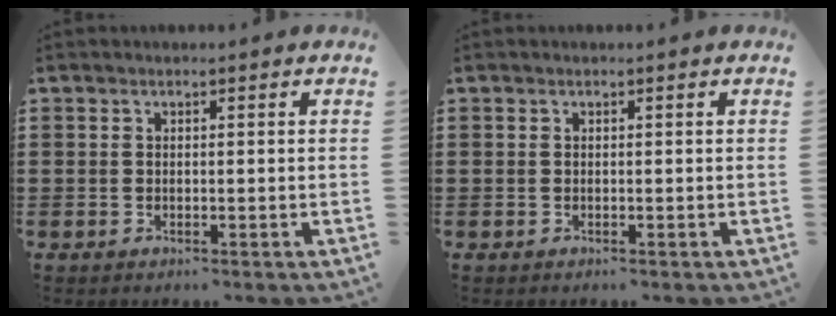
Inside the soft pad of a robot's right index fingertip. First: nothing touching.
{"total": 0.0}